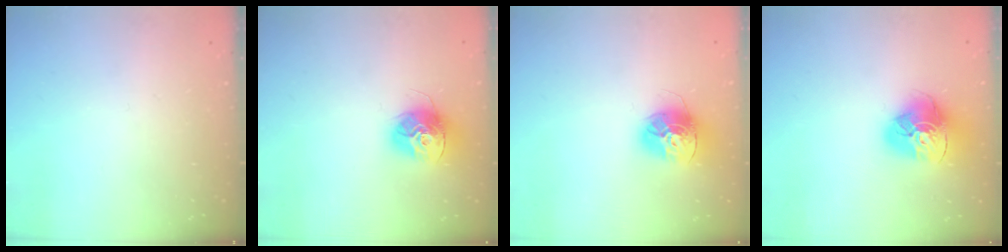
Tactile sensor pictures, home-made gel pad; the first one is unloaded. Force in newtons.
{"total": 13.7, "press": 13.6, "slide": 1.3}
{"total": 14.8, "press": 14.7, "slide": 1.4}
{"total": 15.5, "press": 15.4, "slide": 1.7}